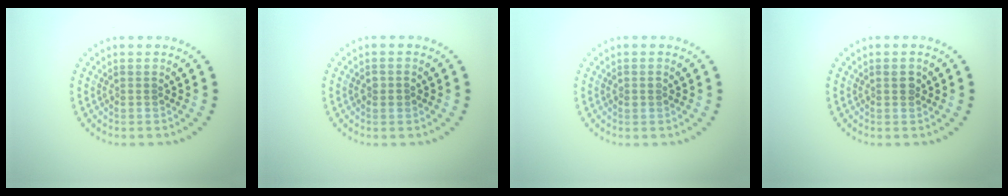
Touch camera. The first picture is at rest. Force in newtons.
{"total": 1.0, "press": 1.0, "slide": 0.1}
{"total": 0.8, "press": 0.7, "slide": 0.1}
{"total": 1.2, "press": 1.1, "slide": 0.4}